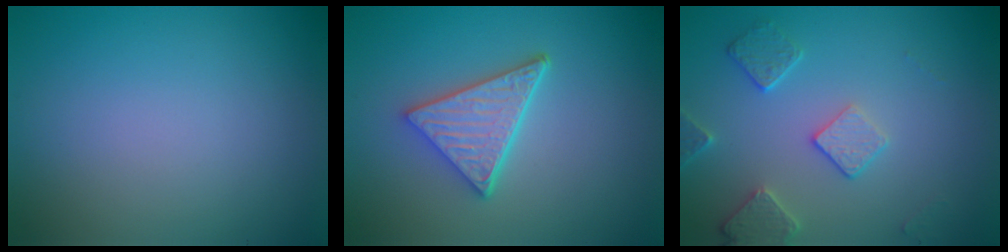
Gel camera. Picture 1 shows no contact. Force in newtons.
{"total": 4.9, "press": 3.7, "slide": 3.3}
{"total": 2.8, "press": 2.7, "slide": 0.6}